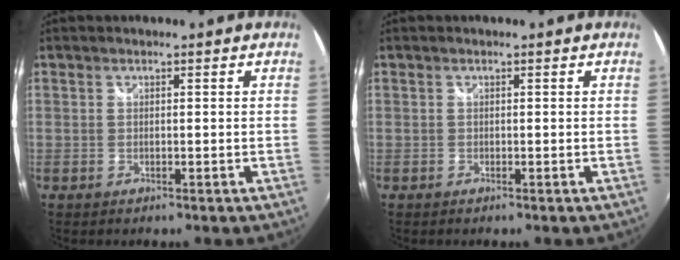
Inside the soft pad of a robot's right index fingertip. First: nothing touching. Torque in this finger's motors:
{"motor_torque": [0.00, 0.00, 0.03, 0.00]}